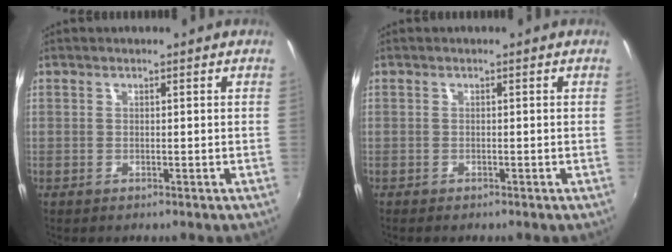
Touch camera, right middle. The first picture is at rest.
{"total": 0.8, "force": [-0.7, 0.3, 0.2], "torque": [-0.009, -0.003, -0.014]}